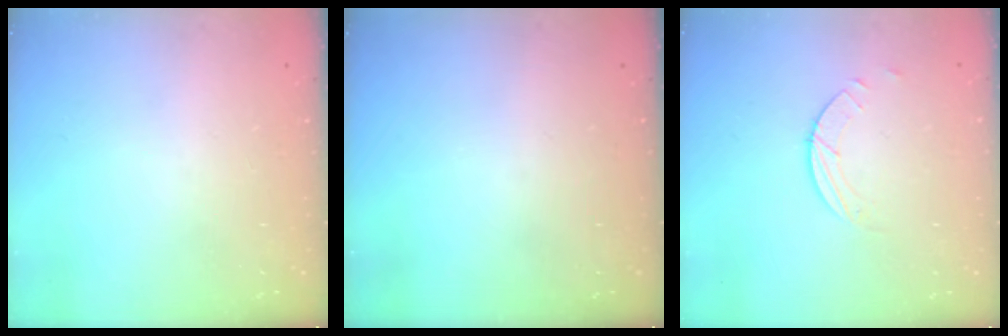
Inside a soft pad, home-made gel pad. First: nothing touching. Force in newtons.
{"total": 0.0}
{"total": 2.0, "press": 2.0, "slide": 0.2}